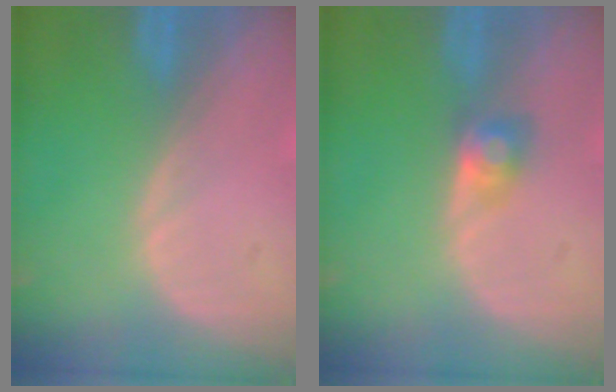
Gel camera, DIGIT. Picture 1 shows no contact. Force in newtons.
{"total": 2.6, "press": 2.5, "slide": 0.7}